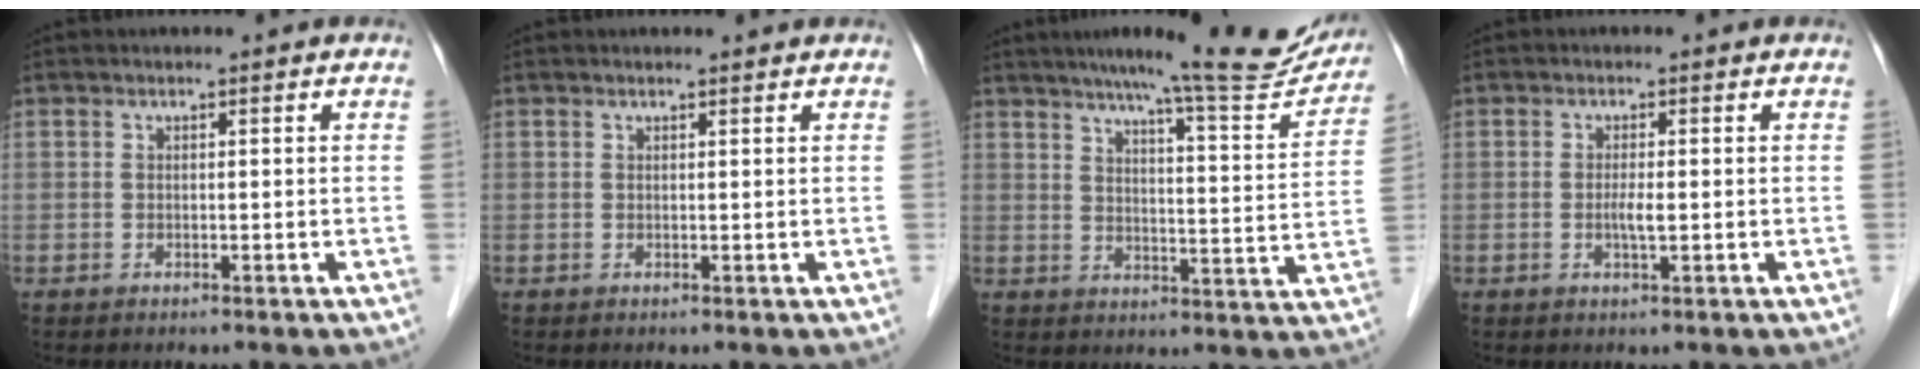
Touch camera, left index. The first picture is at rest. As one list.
[{"total": 1.5, "force": [1.4, 0.3, 0.2], "torque": [-0.002, 0.002, 0.019]}, {"total": 17.9, "force": [16.1, 1.1, 7.8], "torque": [-0.100, -0.039, 0.203]}, {"total": 1.9, "force": [-0.2, 0.3, 1.8], "torque": [-0.034, -0.004, -0.004]}]